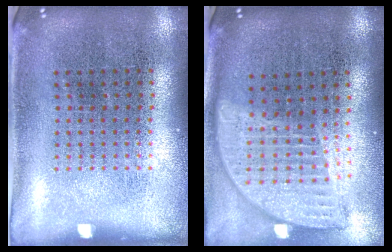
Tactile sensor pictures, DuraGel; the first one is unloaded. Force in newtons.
{"total": 1.9, "press": 1.5, "slide": 1.1}